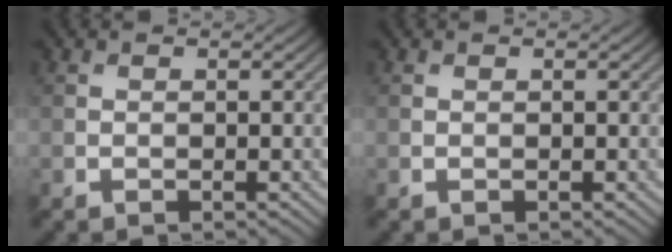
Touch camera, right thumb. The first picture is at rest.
{"total": 0.0}